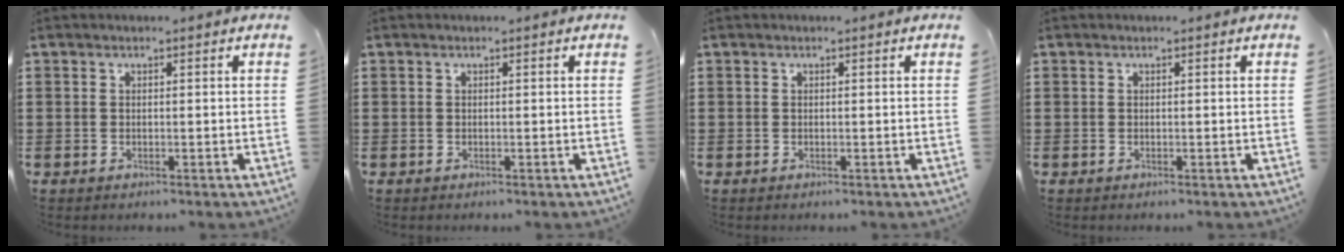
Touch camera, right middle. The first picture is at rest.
{"total": 0.0}
{"total": 0.0}
{"total": 0.0}